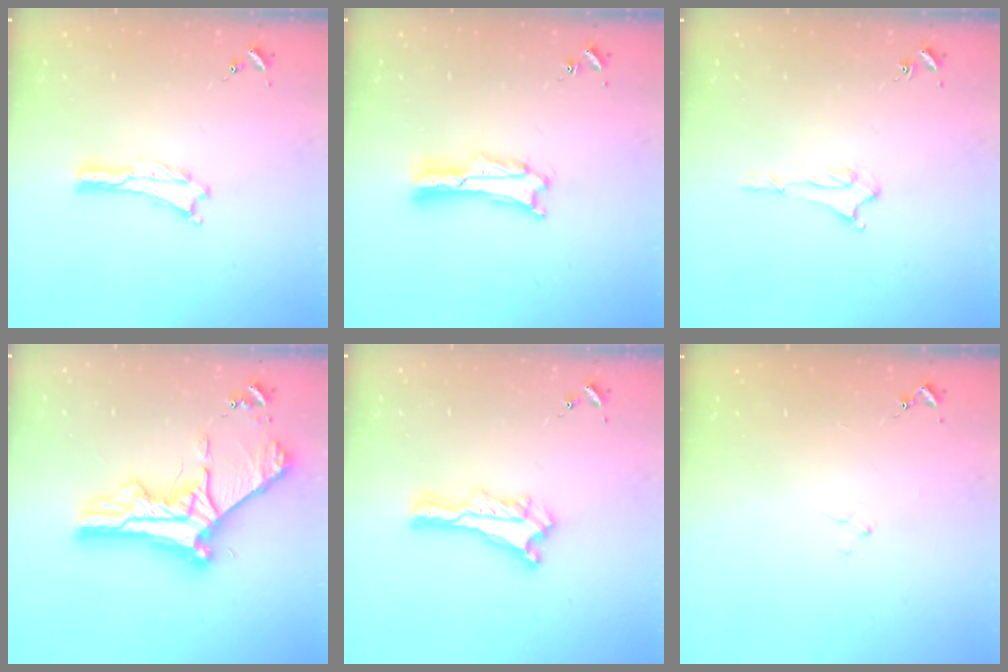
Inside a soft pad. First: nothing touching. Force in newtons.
{"total": 1.7, "press": 1.7, "slide": 0.3}
{"total": 1.5, "press": 1.5, "slide": 0.2}
{"total": 11.1, "press": 11.1, "slide": 1.3}
{"total": 0.6, "press": 0.5, "slide": 0.2}
{"total": 0.8, "press": 0.8, "slide": 0.2}